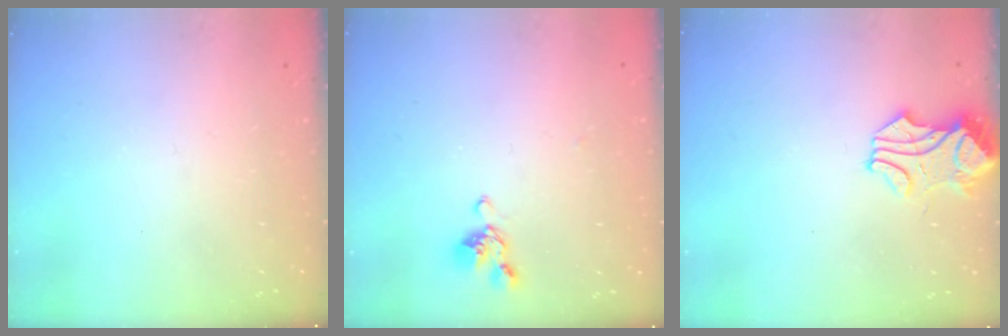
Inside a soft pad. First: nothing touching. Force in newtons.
{"total": 2.7, "press": 2.5, "slide": 0.8}
{"total": 1.7, "press": 1.5, "slide": 0.8}